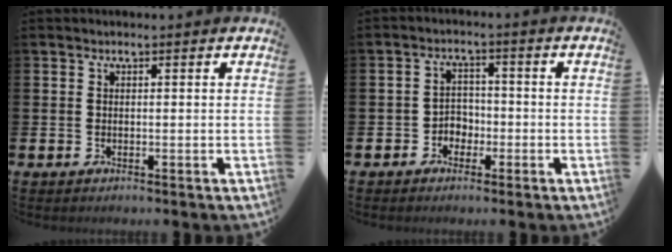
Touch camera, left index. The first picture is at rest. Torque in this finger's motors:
{"motor_torque": [0.05, 0.17, 0.11, 0.00]}